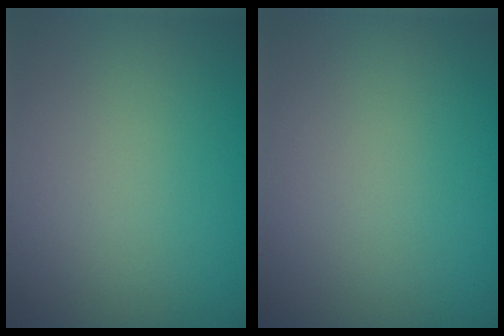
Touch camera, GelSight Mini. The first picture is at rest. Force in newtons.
{"total": 0.0}